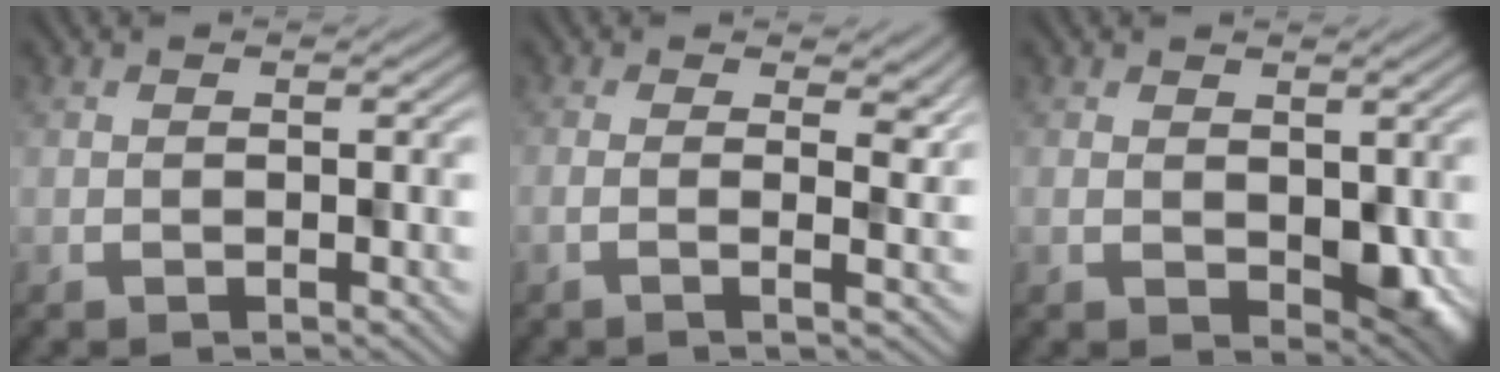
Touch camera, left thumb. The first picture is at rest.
{"total": 2.1, "force": [0.6, 0.3, 2.0], "torque": [-0.023, 0.004, -0.005]}
{"total": 4.0, "force": [-0.2, 2.6, 3.0], "torque": [-0.043, -0.016, 0.014]}